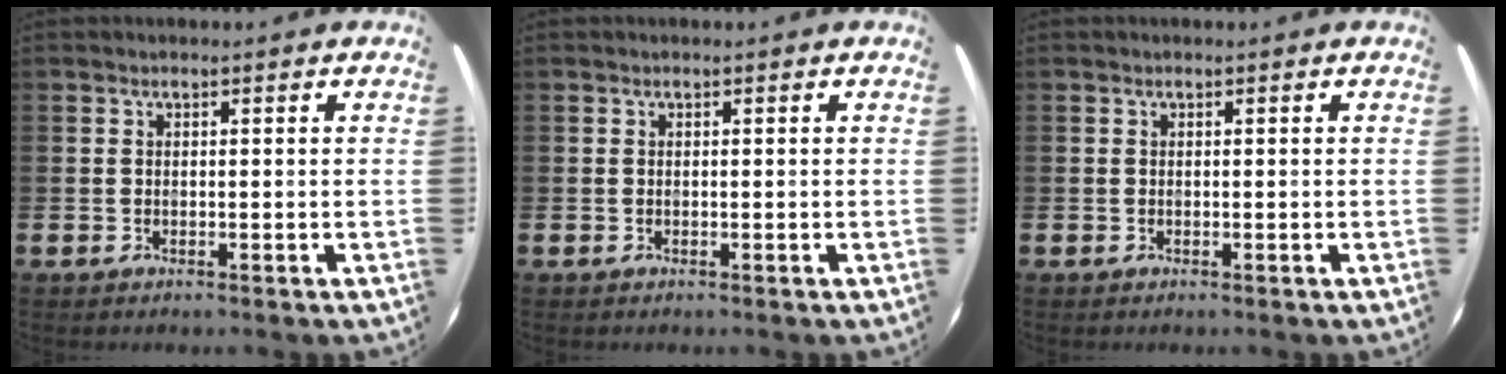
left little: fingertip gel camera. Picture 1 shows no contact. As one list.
[{"total": 0.0}, {"total": 0.0}]